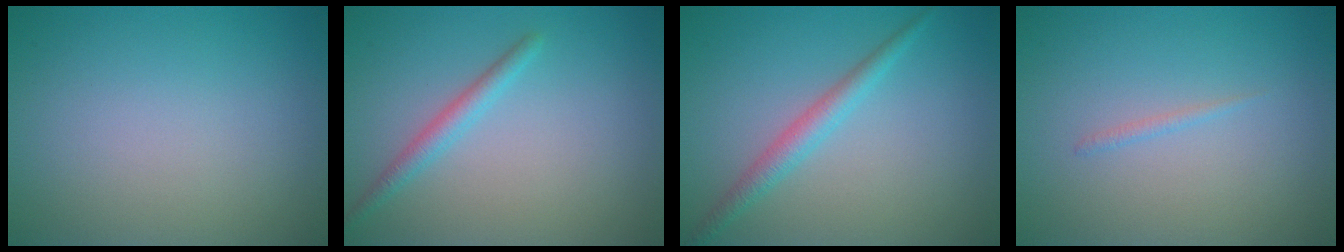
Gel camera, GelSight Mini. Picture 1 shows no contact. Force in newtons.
{"total": 1.8, "press": 1.8, "slide": 0.0}
{"total": 2.2, "press": 2.2, "slide": 0.1}
{"total": 0.6, "press": 0.5, "slide": 0.1}